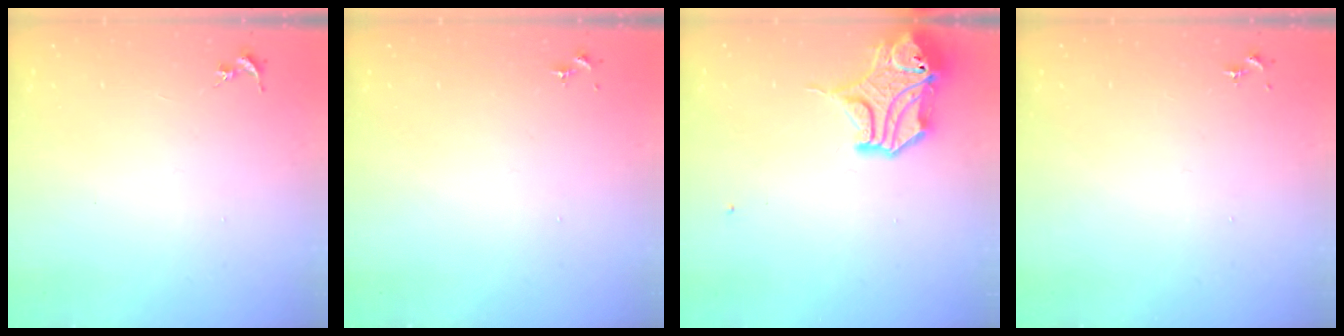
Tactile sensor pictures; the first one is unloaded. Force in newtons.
{"total": 0.0}
{"total": 14.5, "press": 14.4, "slide": 2.2}
{"total": 0.0}